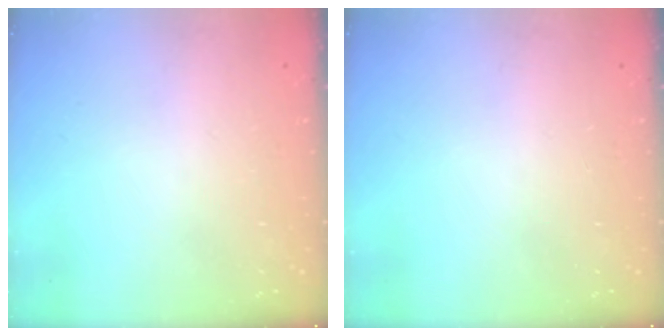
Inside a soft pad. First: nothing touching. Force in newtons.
{"total": 0.0}